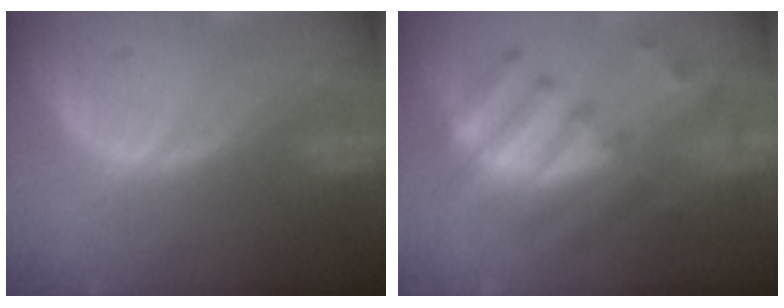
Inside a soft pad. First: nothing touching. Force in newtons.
{"total": 8.1, "press": 7.9, "slide": 1.8}